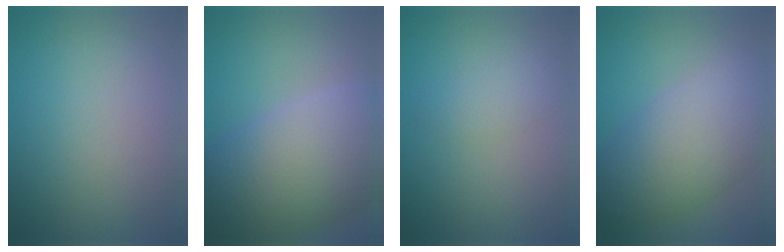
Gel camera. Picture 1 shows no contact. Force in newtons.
{"total": 12.6, "press": 12.6, "slide": 0.3}
{"total": 1.7, "press": 1.7, "slide": 0.1}
{"total": 8.9, "press": 8.9, "slide": 0.6}